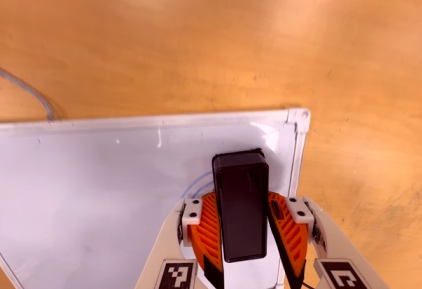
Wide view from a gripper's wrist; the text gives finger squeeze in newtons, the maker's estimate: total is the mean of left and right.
{"total": 13.0, "left": 15.6, "right": 10.4}